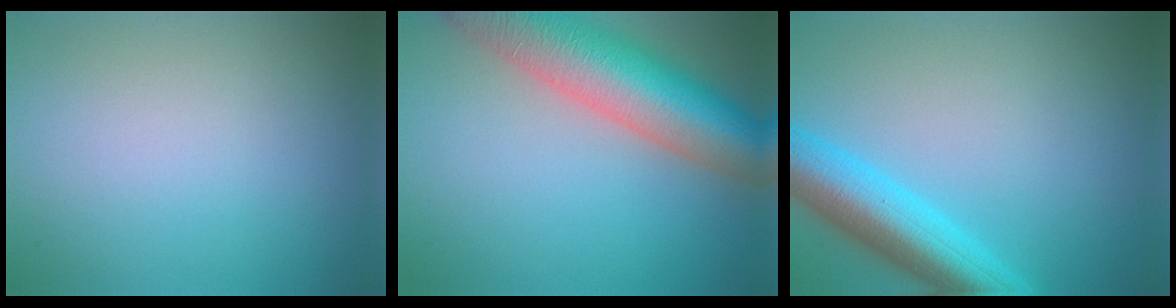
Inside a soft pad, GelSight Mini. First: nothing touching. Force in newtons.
{"total": 11.6, "press": 11.6, "slide": 0.4}
{"total": 7.3, "press": 7.3, "slide": 0.3}